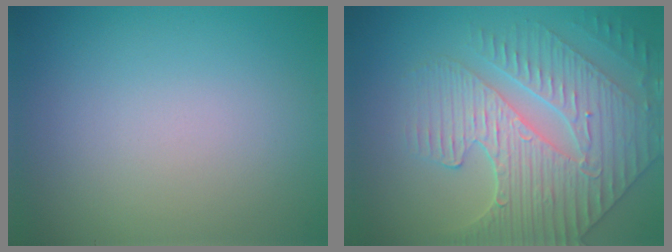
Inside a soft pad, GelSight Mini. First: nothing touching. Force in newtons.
{"total": 5.6, "press": 5.2, "slide": 2.2}